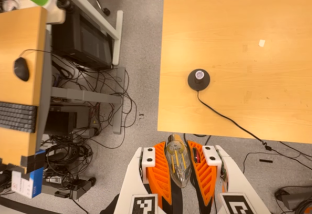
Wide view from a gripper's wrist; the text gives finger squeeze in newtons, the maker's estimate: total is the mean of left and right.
{"total": 24.2, "left": 25.5, "right": 22.9}